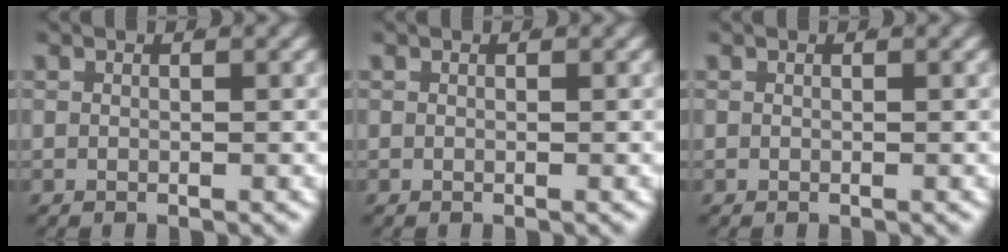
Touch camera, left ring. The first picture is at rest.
{"total": 0.0}
{"total": 0.0}